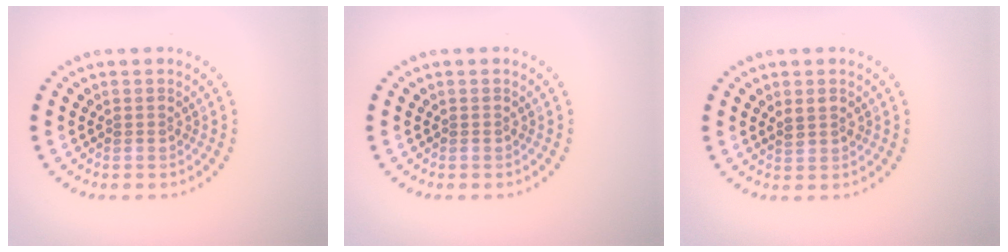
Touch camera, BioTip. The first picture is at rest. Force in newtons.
{"total": 0.0}
{"total": 1.4, "press": 1.3, "slide": 0.4}